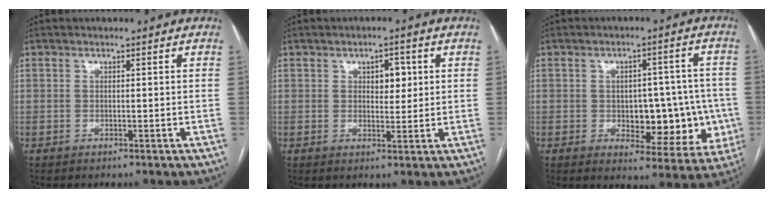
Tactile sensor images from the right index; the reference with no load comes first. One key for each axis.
{"total": 3.5, "fx": 1.1, "fy": 1.9, "fz": 2.7, "tx": -0.036, "ty": 0.006, "tz": 0.017}
{"total": 11.7, "fx": -2.1, "fy": 6.2, "fz": 9.7, "tx": -0.102, "ty": 0.023, "tz": -0.011}